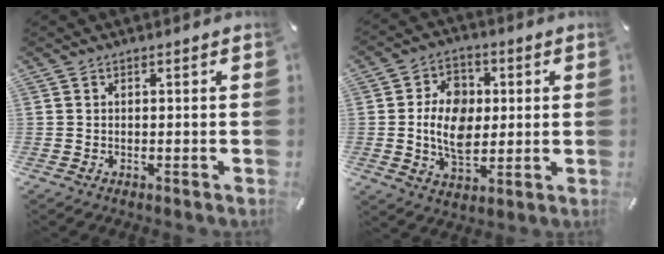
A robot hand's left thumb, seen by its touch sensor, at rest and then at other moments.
{"total": 11.2, "force": [0.1, 8.4, 7.4], "torque": [-0.146, 0.007, 0.000]}